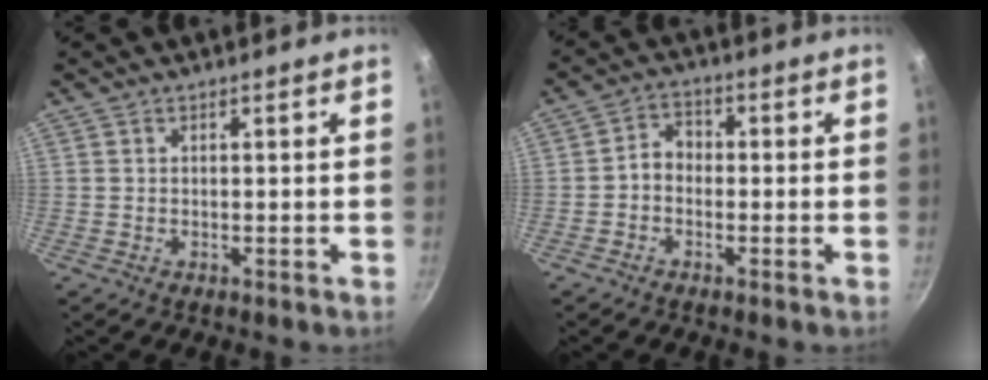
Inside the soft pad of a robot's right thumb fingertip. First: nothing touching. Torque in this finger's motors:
{"motor_torque": [-0.06, -0.13, 0.54, -0.36, -0.01]}